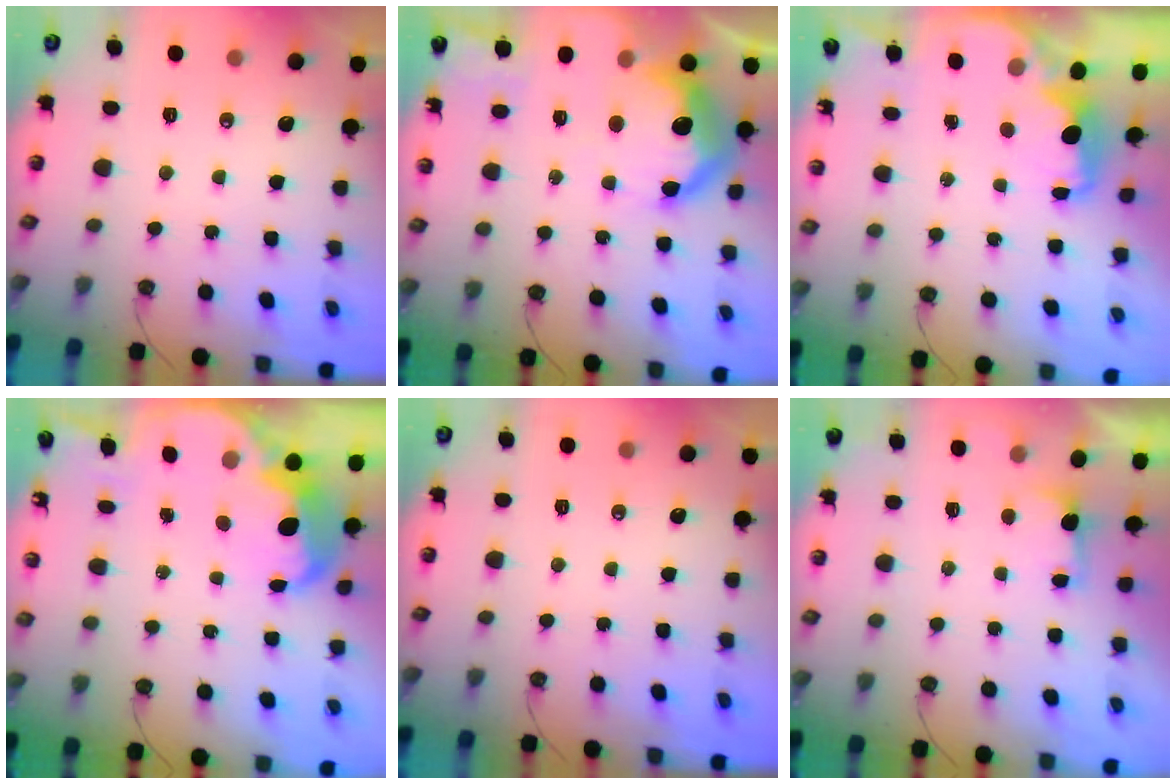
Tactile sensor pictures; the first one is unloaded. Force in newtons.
{"total": 22.7, "press": 22.7, "slide": 1.8}
{"total": 2.5, "press": 2.4, "slide": 0.8}
{"total": 8.1, "press": 8.0, "slide": 0.5}
{"total": 0.0}
{"total": 1.2, "press": 0.9, "slide": 0.8}